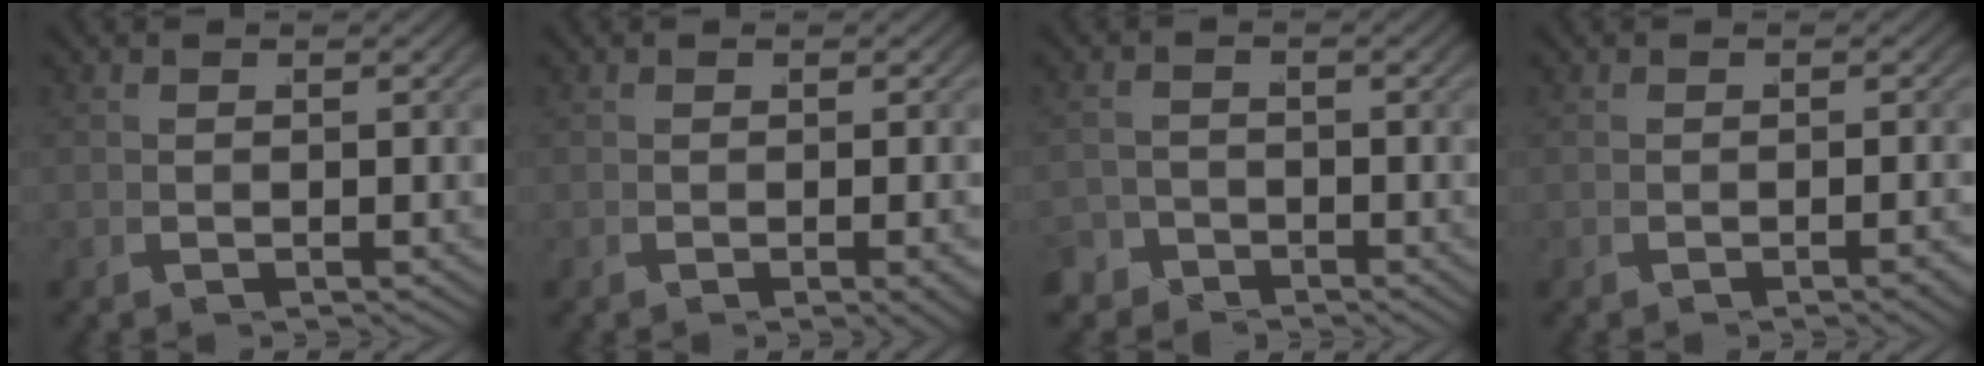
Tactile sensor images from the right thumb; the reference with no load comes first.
{"total": 1.5, "force": [-0.5, 0.3, 1.3], "torque": [-0.015, 0.001, -0.008]}
{"total": 2.7, "force": [-2.4, 1.2, -0.2], "torque": [0.015, -0.011, -0.043]}
{"total": 1.1, "force": [-0.8, 0.0, 0.7], "torque": [-0.008, 0.003, -0.014]}